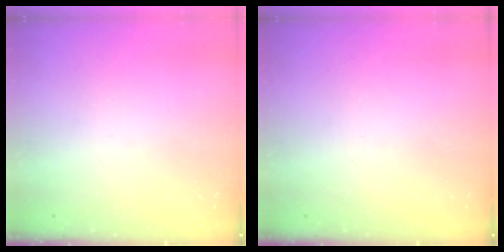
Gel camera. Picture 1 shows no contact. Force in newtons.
{"total": 0.0}